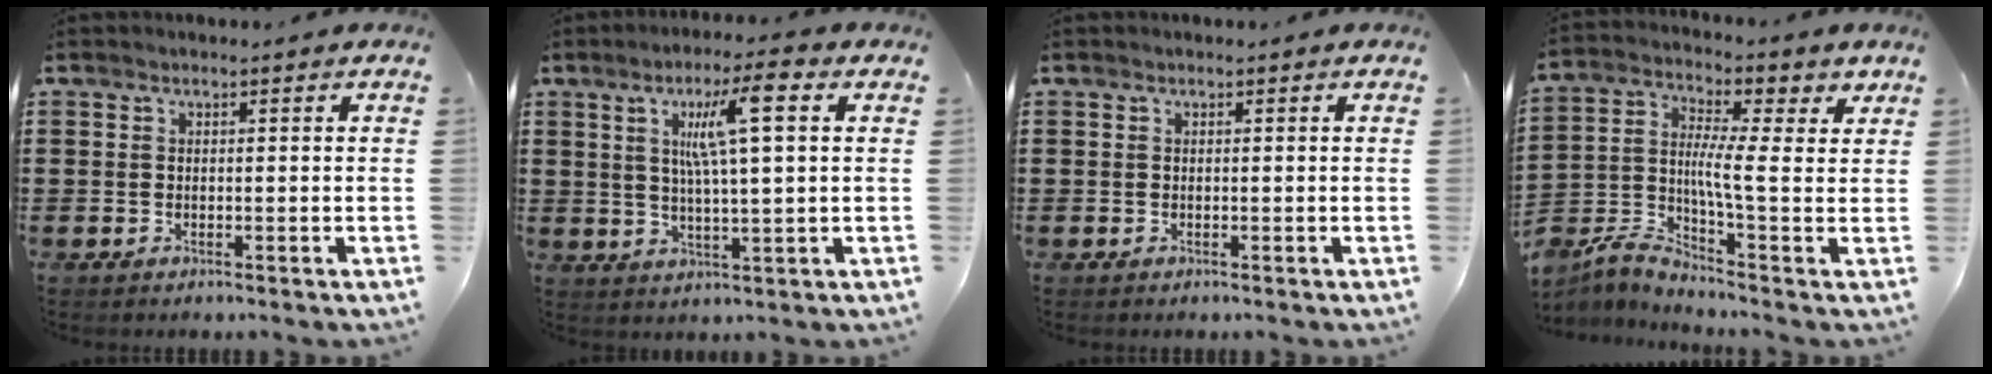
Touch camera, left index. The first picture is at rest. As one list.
[{"total": 9.0, "force": [3.4, 0.8, 8.3], "torque": [-0.159, 0.003, 0.050]}, {"total": 0.0}, {"total": 5.6, "force": [0.0, 1.6, 5.3], "torque": [-0.110, -0.015, -0.008]}]